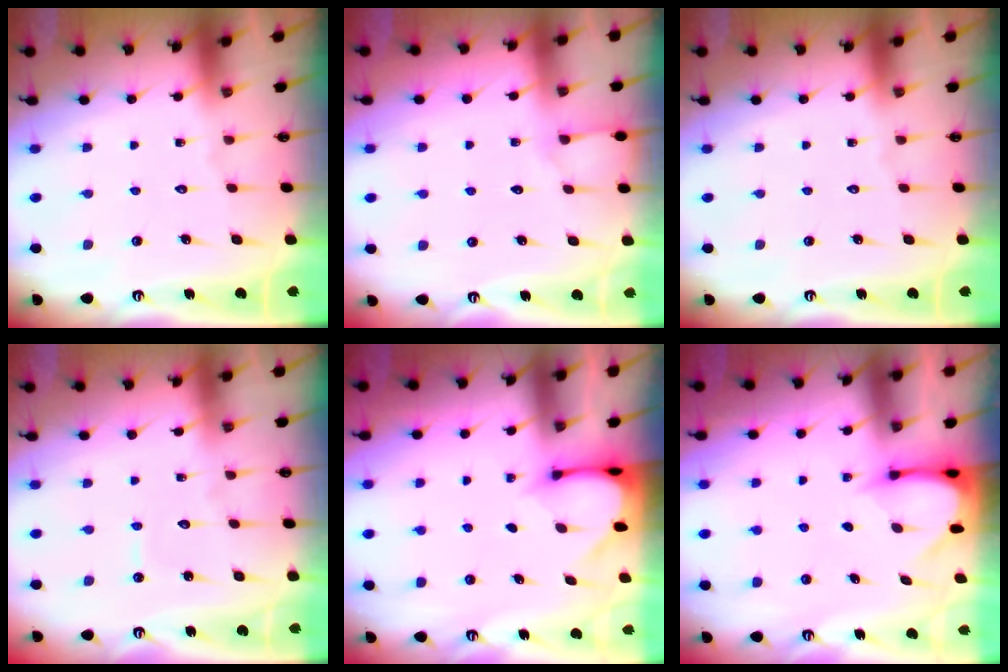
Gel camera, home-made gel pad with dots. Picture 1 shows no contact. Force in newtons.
{"total": 5.1, "press": 5.1, "slide": 0.7}
{"total": 0.0}
{"total": 3.2, "press": 3.2, "slide": 0.3}
{"total": 2.9, "press": 2.9, "slide": 0.3}
{"total": 3.8, "press": 3.8, "slide": 0.3}